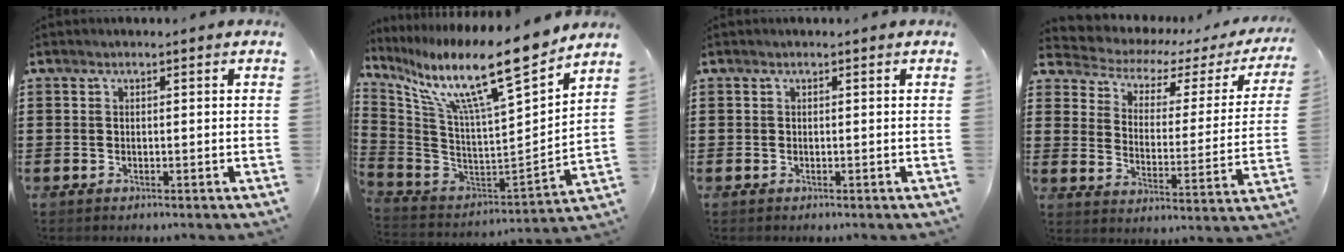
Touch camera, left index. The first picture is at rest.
{"total": 15.1, "force": [11.3, 1.2, 10.0], "torque": [-0.200, -0.081, 0.179]}
{"total": 0.0}
{"total": 3.0, "force": [2.1, 1.6, 1.4], "torque": [-0.047, -0.020, 0.025]}